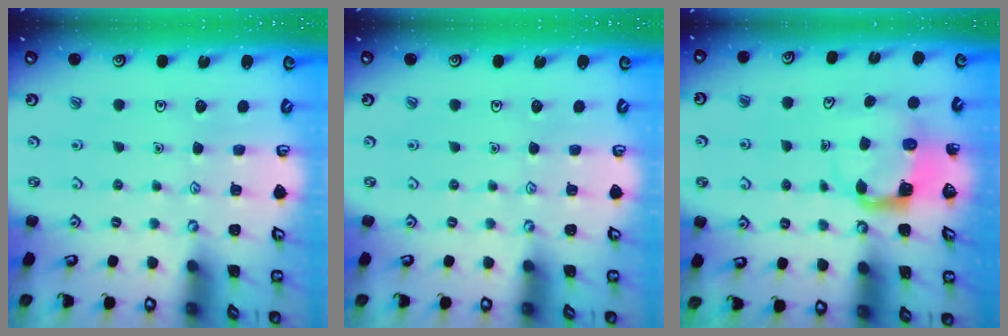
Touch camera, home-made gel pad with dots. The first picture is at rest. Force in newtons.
{"total": 0.0}
{"total": 4.0, "press": 3.9, "slide": 0.4}